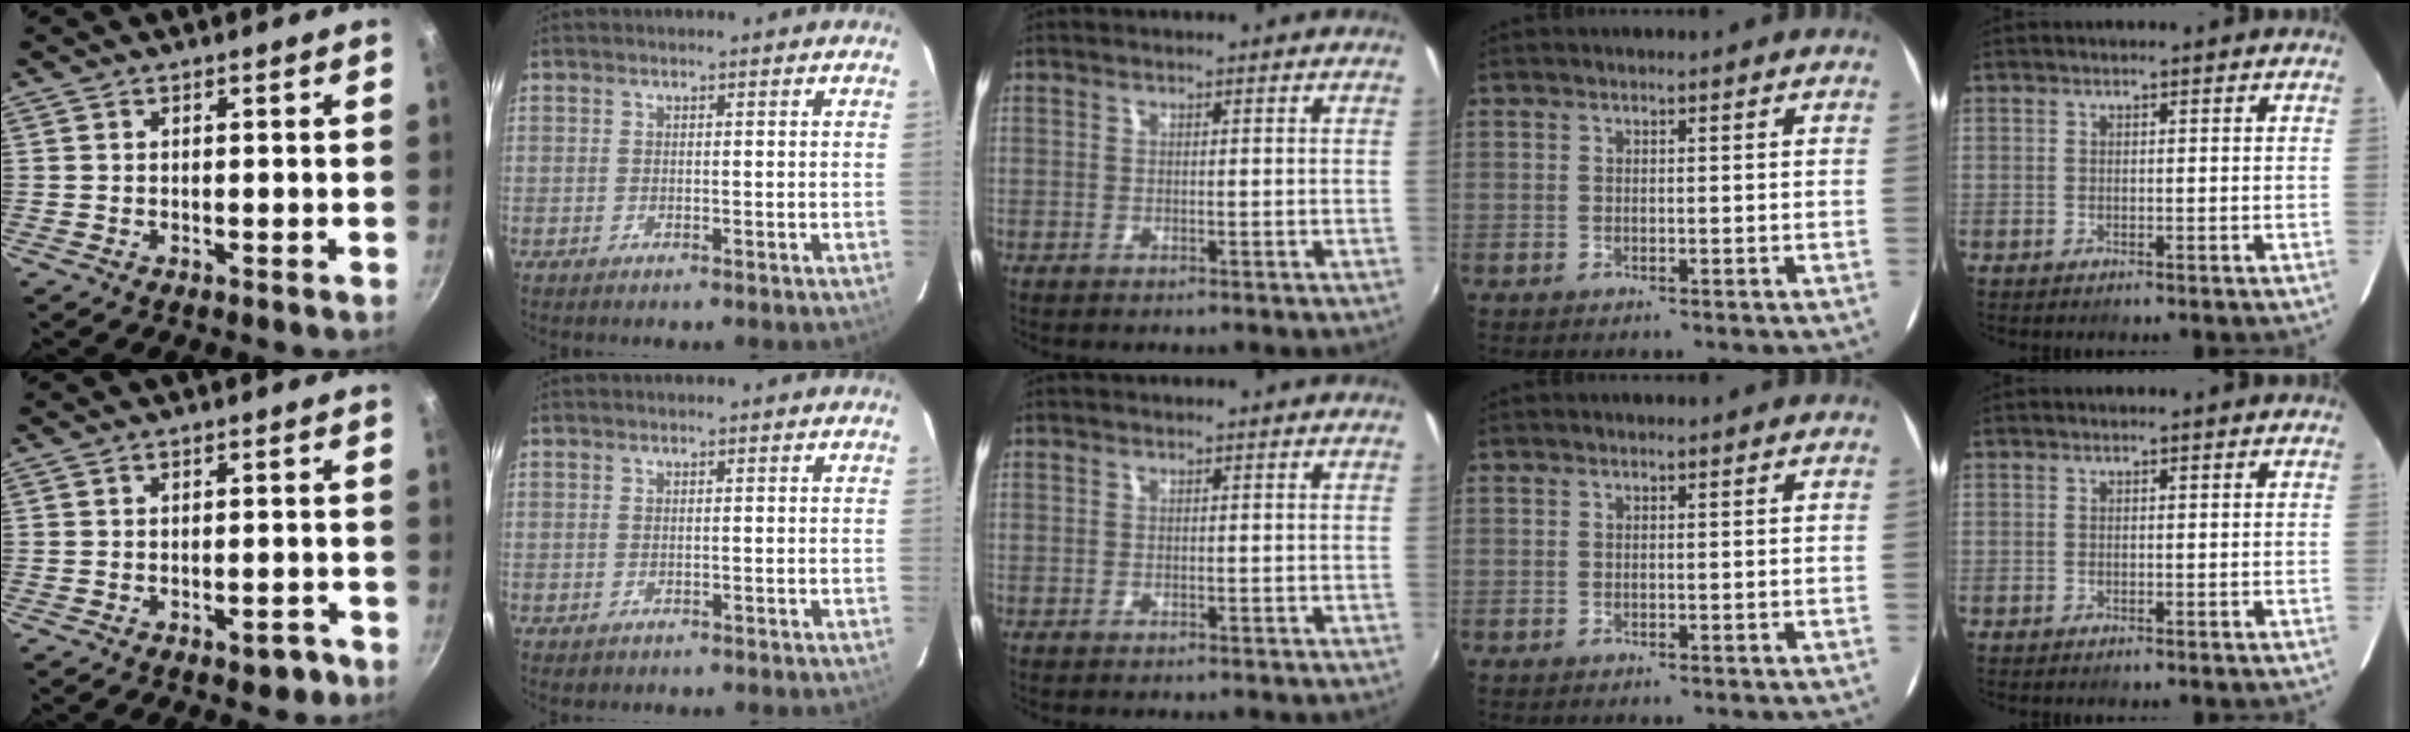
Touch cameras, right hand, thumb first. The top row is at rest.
{"thumb": {"total": 3.6, "force": [-2.1, 1.9, 2.2], "torque": [-0.011, 0.026, -0.017]}, "index": {"total": 0.6, "force": [-0.2, 0.5, 0.1], "torque": [0.000, 0.000, 0.001]}}